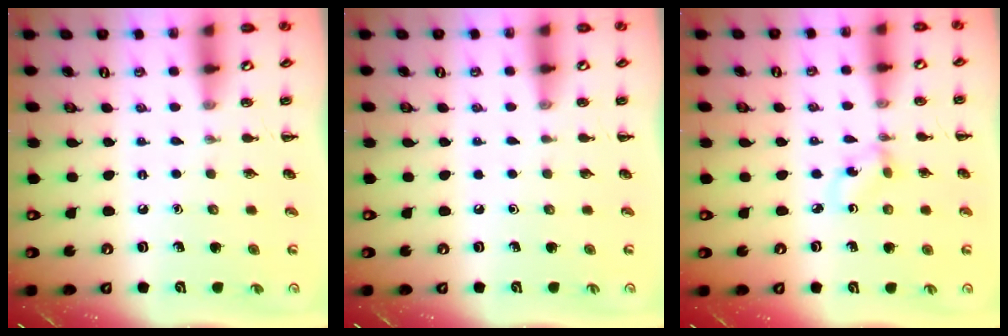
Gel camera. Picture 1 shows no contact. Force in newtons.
{"total": 0.0}
{"total": 1.4, "press": 1.3, "slide": 0.6}